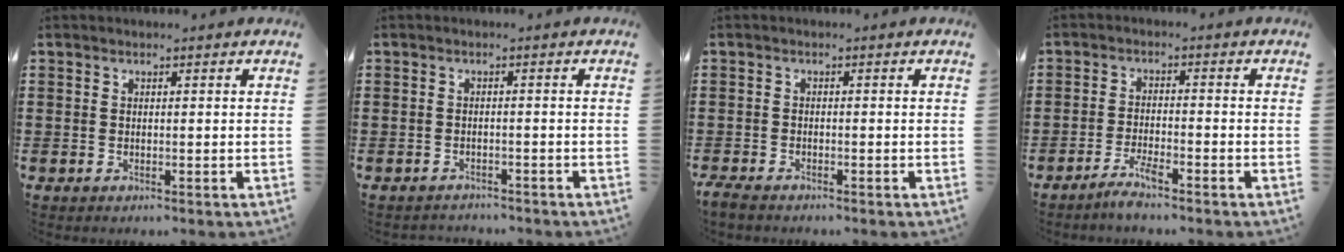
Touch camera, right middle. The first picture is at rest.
{"total": 1.4, "force": [-1.3, 0.1, -0.1], "torque": [-0.004, 0.000, -0.030]}
{"total": 1.7, "force": [-1.6, 0.3, 0.7], "torque": [-0.029, -0.005, -0.035]}
{"total": 3.1, "force": [-2.5, 0.1, 1.8], "torque": [-0.041, 0.000, -0.047]}